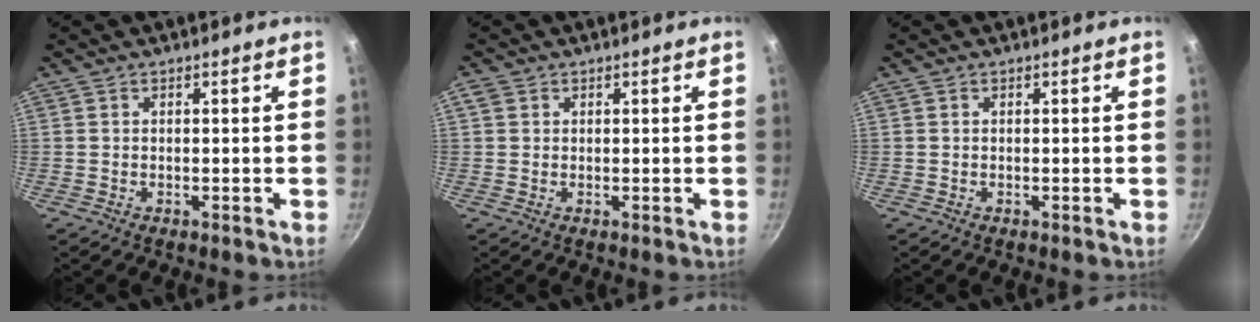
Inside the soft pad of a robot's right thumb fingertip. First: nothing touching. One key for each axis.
{"total": 1.5, "fx": 0.5, "fy": 1.3, "fz": 0.7, "tx": -0.012, "ty": 0.000, "tz": 0.008}
{"total": 0.0}